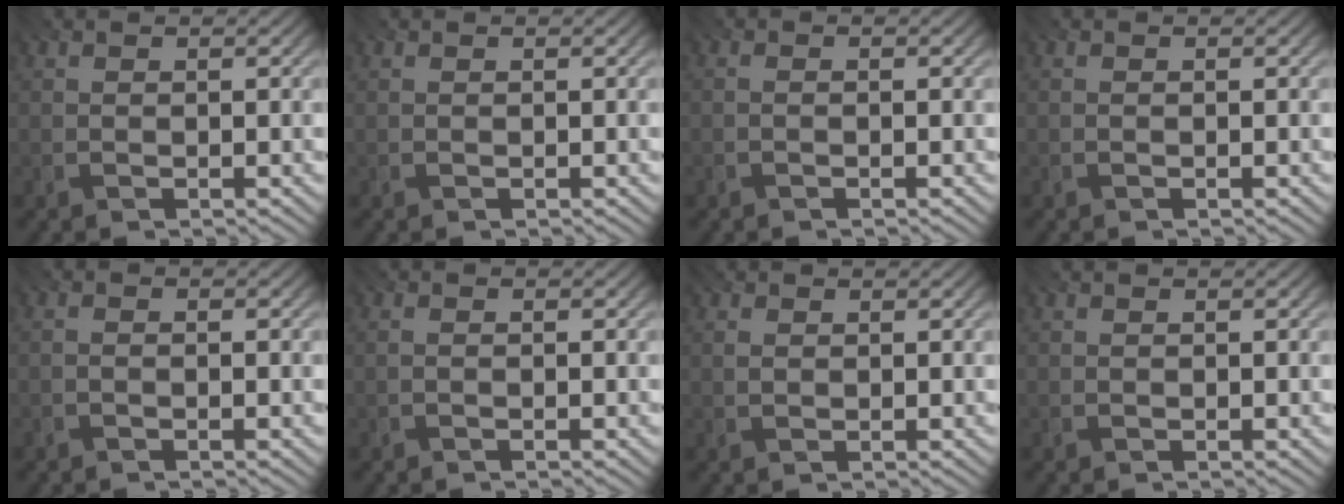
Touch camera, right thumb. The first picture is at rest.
{"total": 0.0}
{"total": 0.8, "force": [-0.7, 0.4, 0.3], "torque": [-0.002, -0.002, -0.017]}
{"total": 0.0}
{"total": 1.3, "force": [-1.1, 0.6, 0.4], "torque": [-0.006, -0.002, -0.023]}
{"total": 0.7, "force": [-0.4, 0.4, 0.5], "torque": [-0.011, 0.000, -0.011]}
{"total": 1.4, "force": [0.6, 1.0, 0.8], "torque": [-0.019, 0.002, 0.009]}
{"total": 0.0}